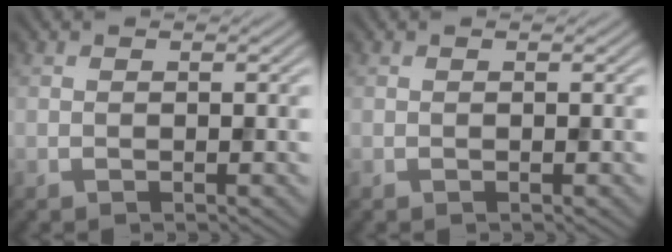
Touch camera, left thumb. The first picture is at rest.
{"total": 0.0}